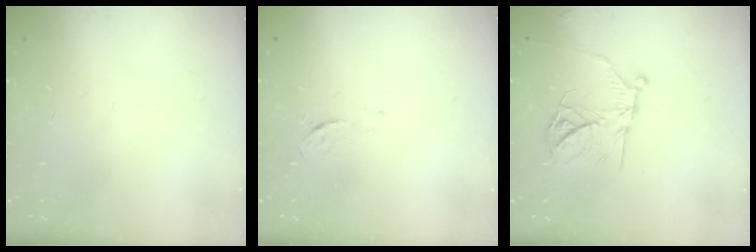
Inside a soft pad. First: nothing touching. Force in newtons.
{"total": 3.9, "press": 3.9, "slide": 0.4}
{"total": 13.2, "press": 13.2, "slide": 0.8}